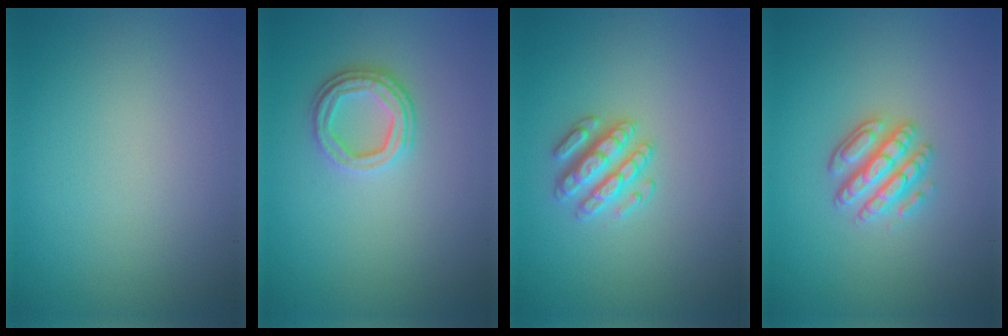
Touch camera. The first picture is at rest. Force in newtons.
{"total": 3.1, "press": 2.5, "slide": 1.9}
{"total": 2.7, "press": 2.5, "slide": 1.0}
{"total": 3.4, "press": 3.0, "slide": 1.6}